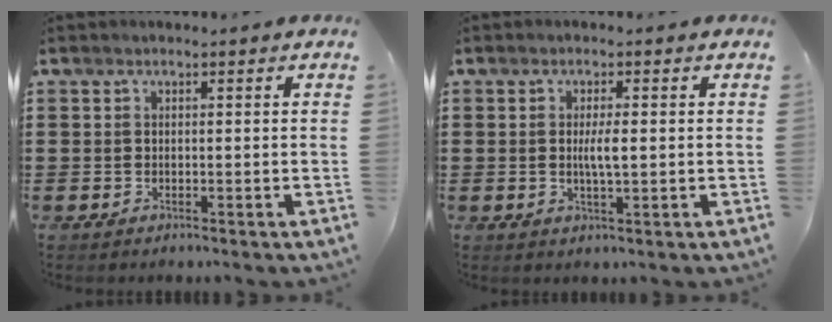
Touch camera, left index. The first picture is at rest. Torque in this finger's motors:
{"motor_torque": [0.74, 0.12, 0.11, 0.07]}